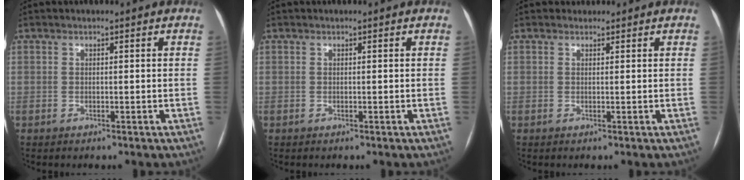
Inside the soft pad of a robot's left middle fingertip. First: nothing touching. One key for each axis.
{"total": 0.0}
{"total": 0.8, "fx": 0.6, "fy": 0.4, "fz": -0.1, "tx": 0.001, "ty": 0.004, "tz": 0.008}